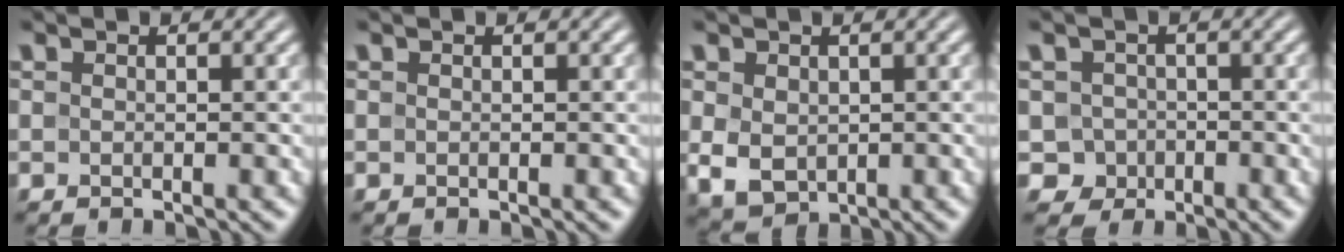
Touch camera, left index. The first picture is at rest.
{"total": 0.0}
{"total": 3.3, "force": [0.1, 2.5, 2.1], "torque": [-0.045, -0.008, 0.008]}
{"total": 2.4, "force": [-0.7, 2.3, 0.4], "torque": [0.005, 0.000, -0.012]}